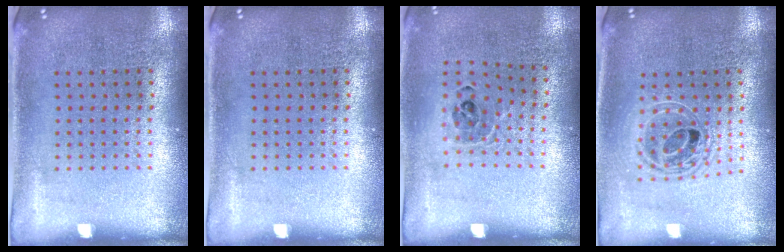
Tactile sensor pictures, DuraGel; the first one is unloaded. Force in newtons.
{"total": 0.0}
{"total": 0.8, "press": 0.8, "slide": 0.2}
{"total": 1.6, "press": 1.4, "slide": 0.8}